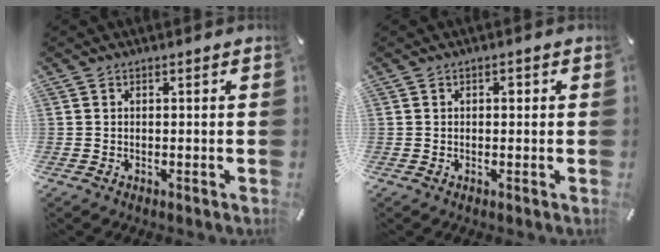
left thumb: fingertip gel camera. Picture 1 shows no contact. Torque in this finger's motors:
{"motor_torque": [0.04, 0.30, 0.04, -0.13, 0.03]}